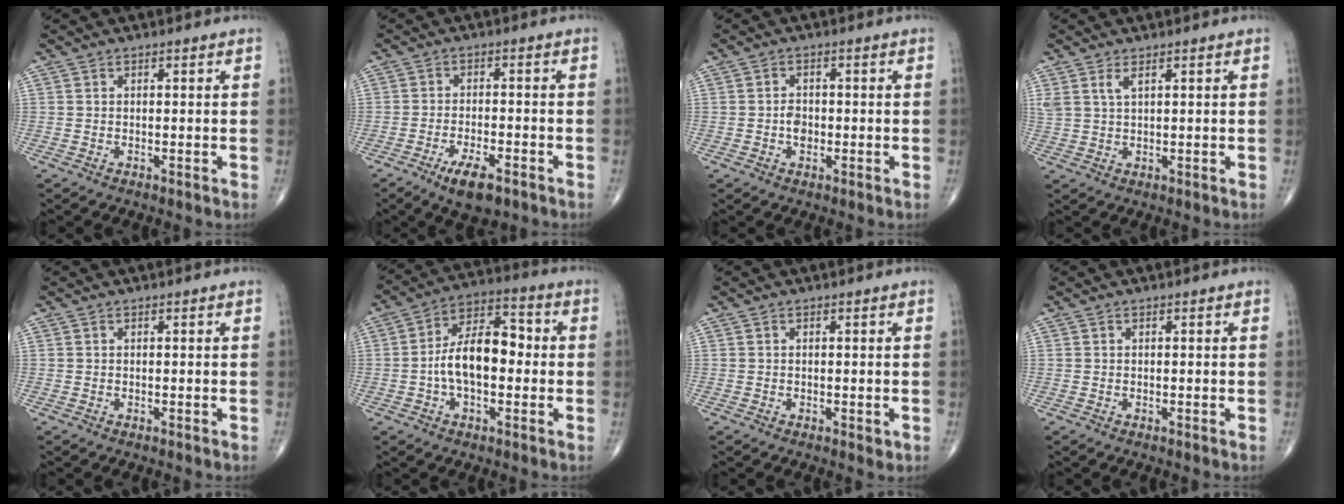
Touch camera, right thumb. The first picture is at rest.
{"total": 6.9, "force": [-4.1, 2.5, 5.0], "torque": [-0.087, 0.009, -0.065]}
{"total": 2.6, "force": [-0.5, 1.9, 1.7], "torque": [-0.018, 0.005, -0.011]}
{"total": 2.7, "force": [1.5, 0.9, 2.0], "torque": [-0.047, 0.001, 0.038]}
{"total": 0.0}
{"total": 12.6, "force": [-0.9, 6.9, 10.5], "torque": [-0.172, 0.037, -0.024]}
{"total": 1.1, "force": [-0.3, 0.5, 0.9], "torque": [-0.010, -0.003, -0.003]}
{"total": 0.0}